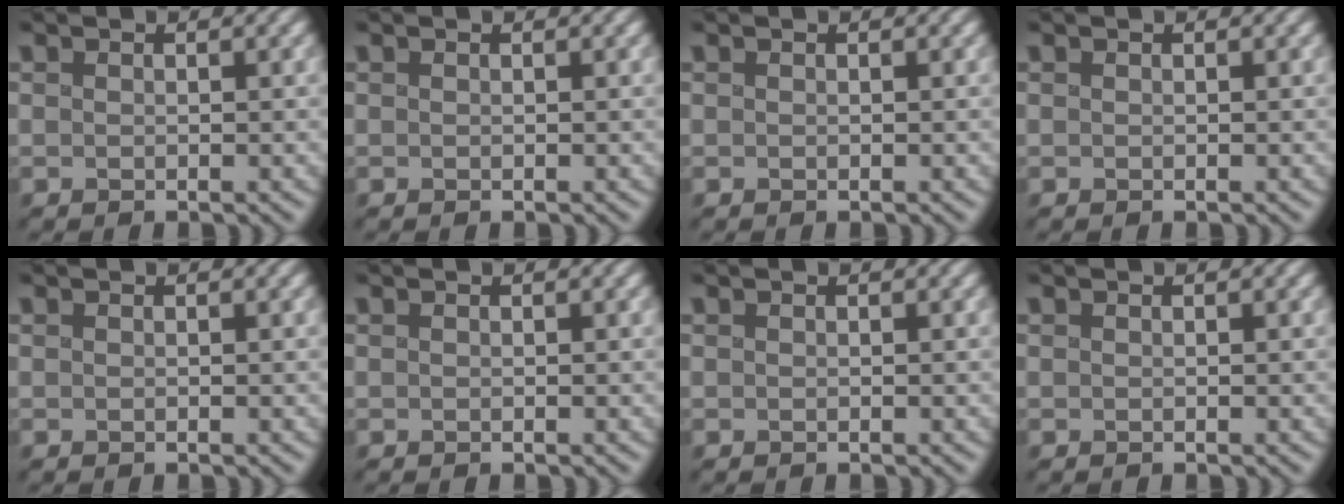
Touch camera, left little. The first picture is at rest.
{"total": 0.0}
{"total": 0.0}
{"total": 0.0}
{"total": 0.0}
{"total": 0.0}
{"total": 0.0}
{"total": 0.0}